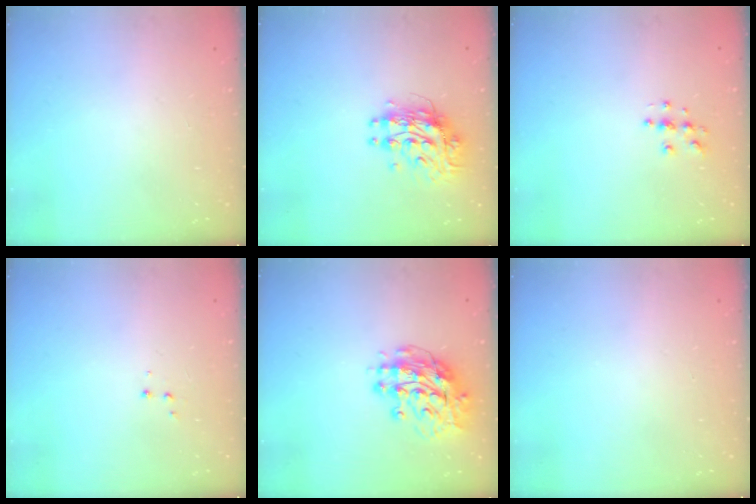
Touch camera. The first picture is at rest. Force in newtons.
{"total": 9.7, "press": 9.6, "slide": 0.9}
{"total": 4.6, "press": 4.6, "slide": 0.2}
{"total": 3.4, "press": 3.3, "slide": 0.6}
{"total": 13.7, "press": 13.6, "slide": 1.5}
{"total": 0.0}